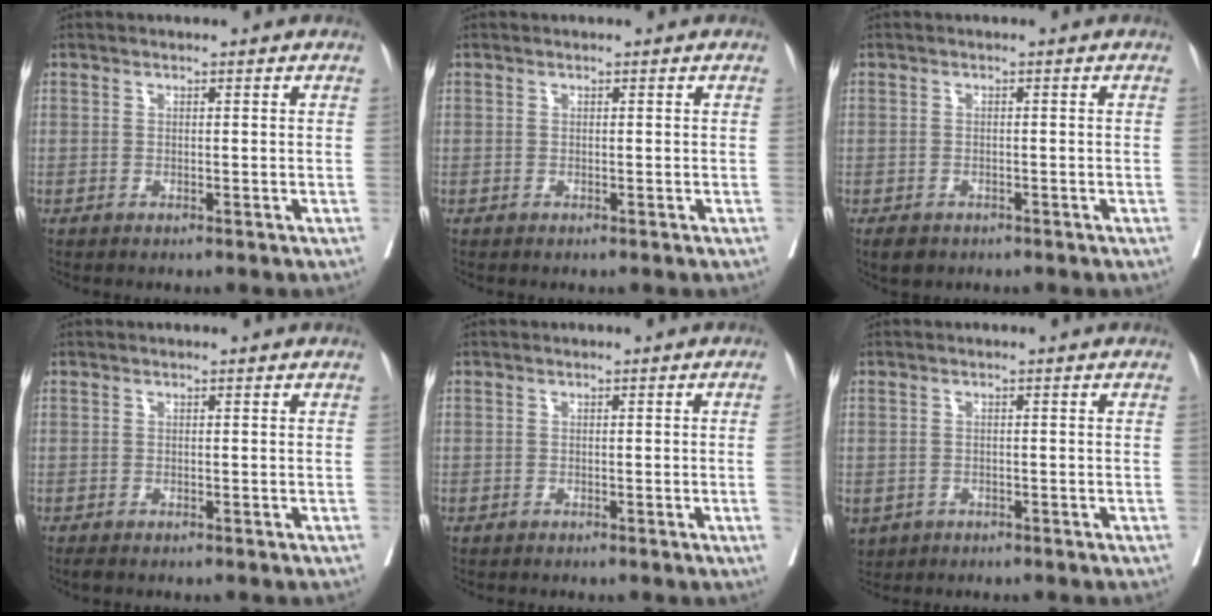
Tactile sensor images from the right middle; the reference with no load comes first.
{"total": 0.0}
{"total": 3.2, "force": [-2.3, 1.9, 1.2], "torque": [-0.017, -0.003, -0.032]}
{"total": 0.8, "force": [-0.7, 0.2, 0.4], "torque": [-0.009, -0.004, -0.012]}
{"total": 1.3, "force": [-0.2, -0.3, 1.2], "torque": [-0.014, 0.003, -0.002]}
{"total": 5.0, "force": [-2.5, 4.1, 1.5], "torque": [-0.038, -0.002, -0.034]}